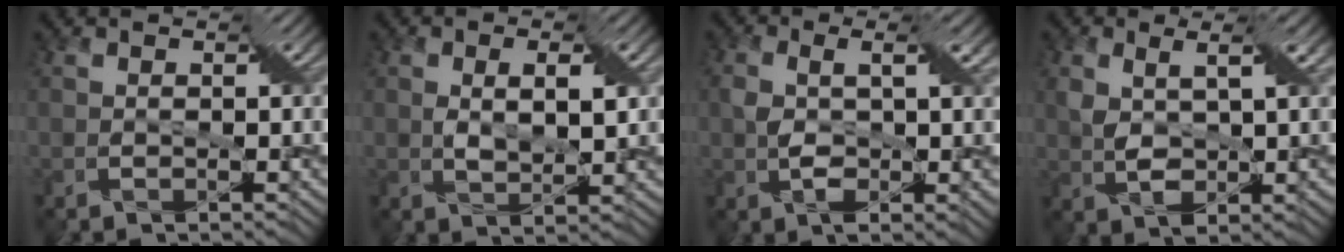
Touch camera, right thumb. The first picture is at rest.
{"total": 2.8, "force": [0.8, 1.2, 2.4], "torque": [-0.044, -0.002, 0.017]}
{"total": 5.0, "force": [0.0, 1.9, 4.6], "torque": [-0.087, 0.000, 0.001]}
{"total": 3.6, "force": [0.8, 1.6, 3.2], "torque": [-0.069, -0.002, 0.019]}